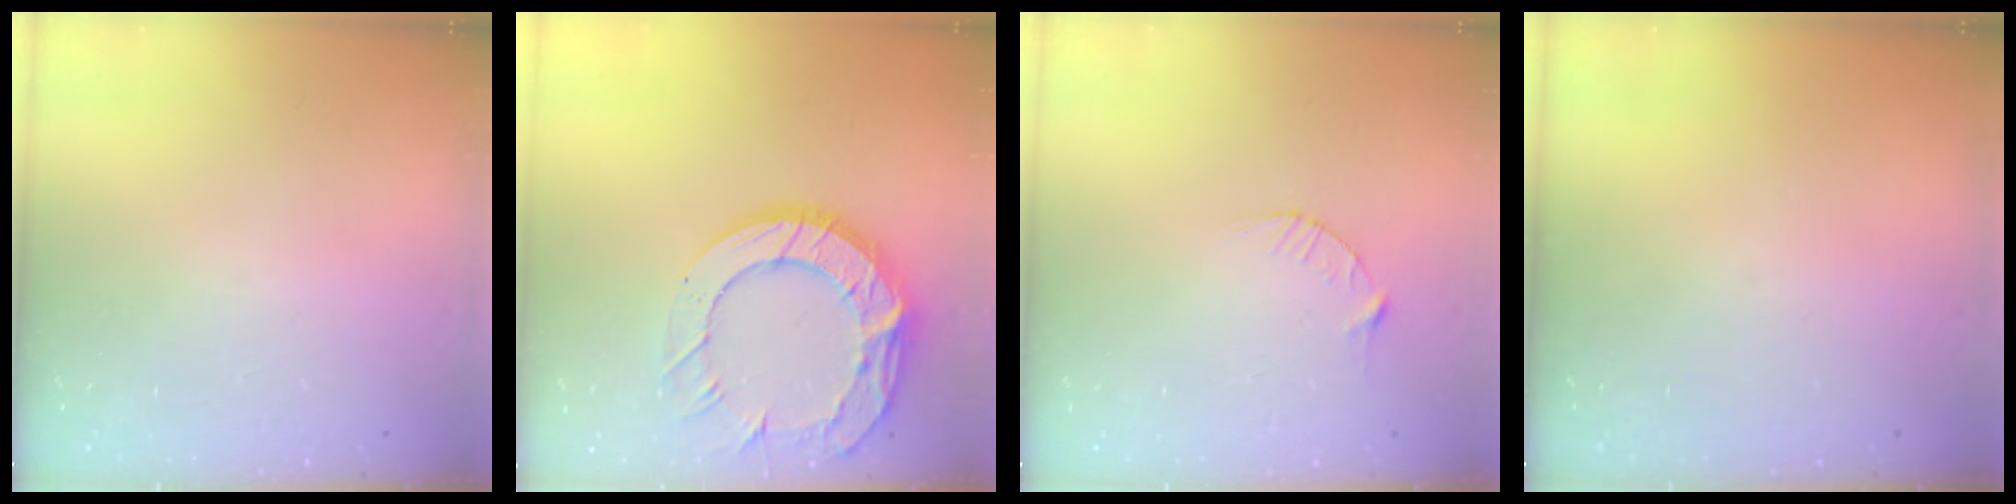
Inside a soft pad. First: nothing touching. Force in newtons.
{"total": 18.8, "press": 18.7, "slide": 1.6}
{"total": 2.9, "press": 2.9, "slide": 0.4}
{"total": 0.0}